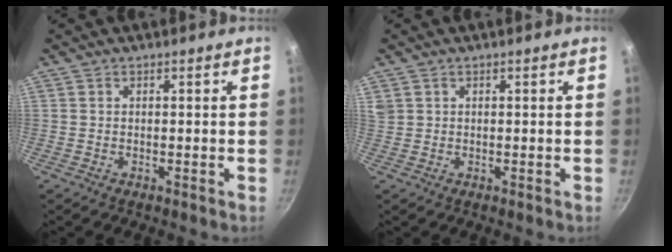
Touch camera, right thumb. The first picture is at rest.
{"total": 1.6, "force": [0.9, 1.2, 0.6], "torque": [-0.011, 0.005, 0.023]}